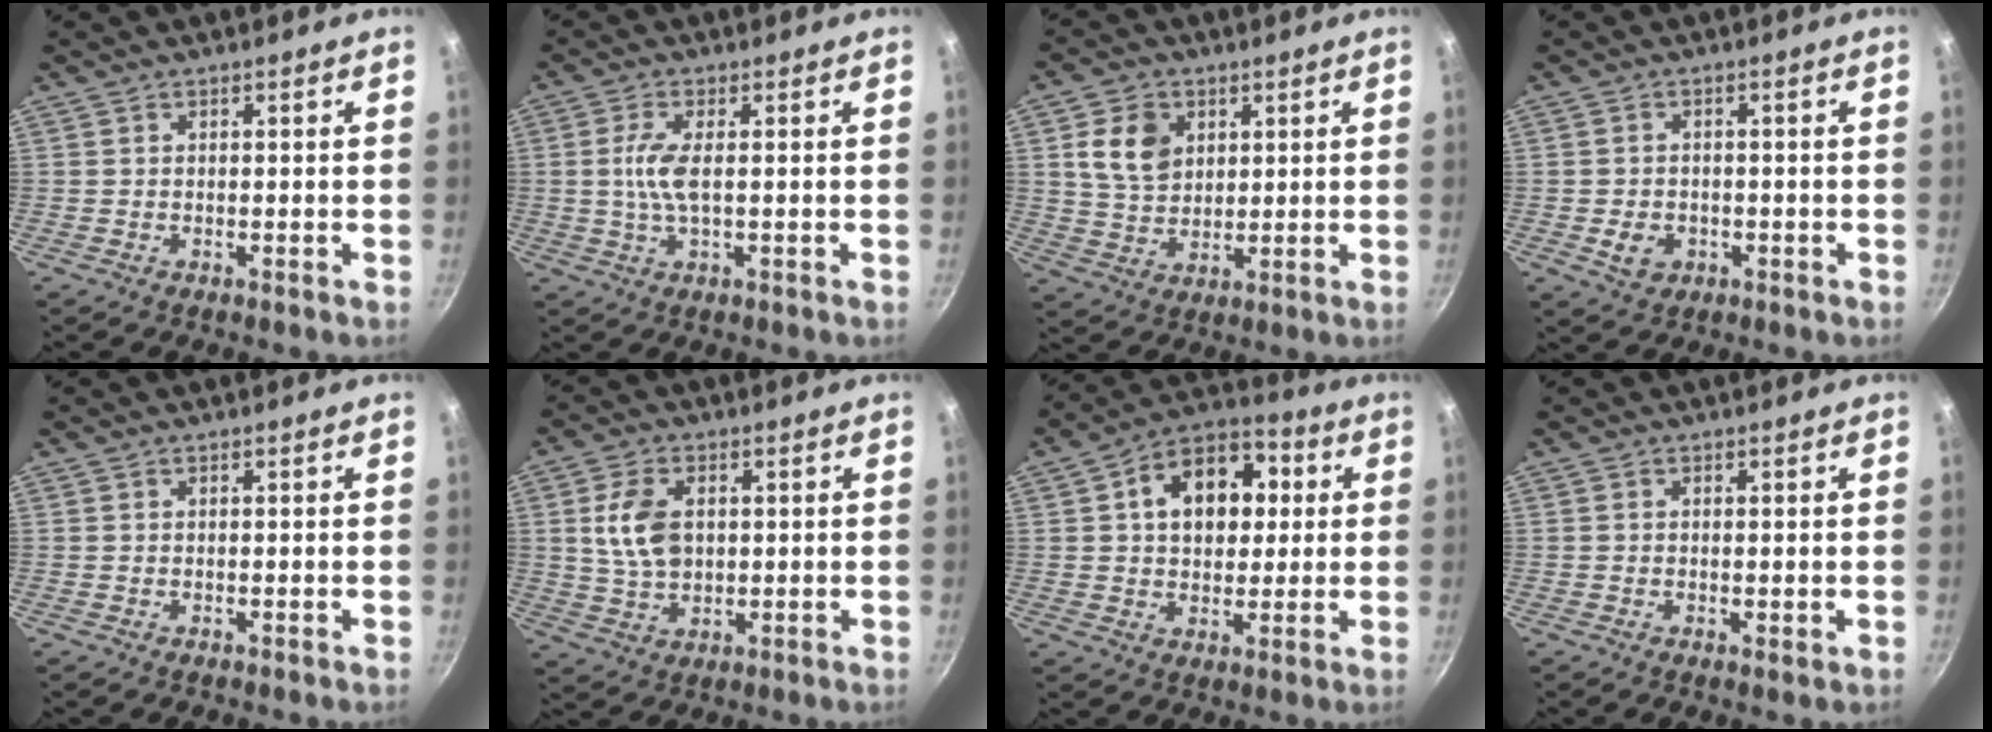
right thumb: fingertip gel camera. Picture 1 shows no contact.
{"total": 5.5, "force": [0.3, 1.8, 5.2], "torque": [-0.119, 0.002, 0.004]}
{"total": 9.0, "force": [2.9, 6.9, 5.1], "torque": [-0.068, -0.009, 0.055]}
{"total": 4.5, "force": [-1.2, 3.5, 2.4], "torque": [-0.033, 0.009, -0.012]}
{"total": 0.0}
{"total": 8.9, "force": [1.5, 5.8, 6.6], "torque": [-0.113, -0.003, 0.029]}
{"total": 15.0, "force": [3.2, 10.5, 10.2], "torque": [-0.118, 0.019, 0.035]}
{"total": 1.2, "force": [-0.1, 0.4, 1.1], "torque": [-0.017, -0.003, -0.002]}